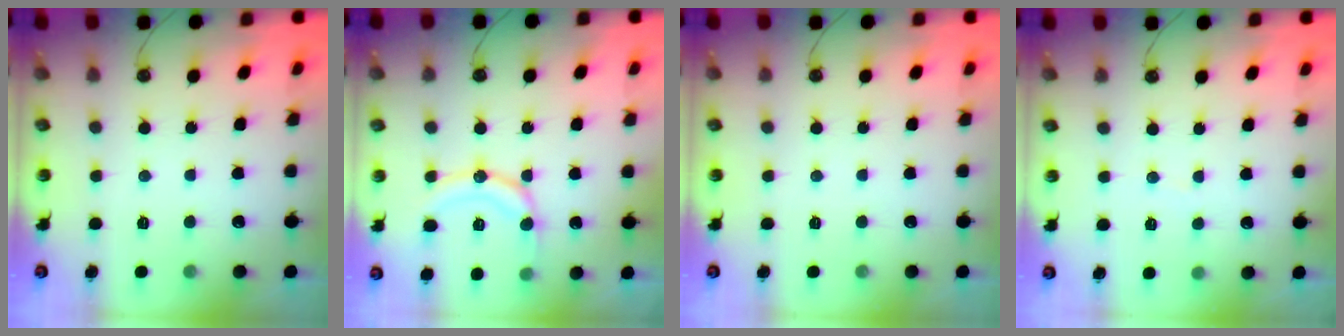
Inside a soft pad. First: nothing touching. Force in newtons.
{"total": 12.8, "press": 12.7, "slide": 1.2}
{"total": 0.0}
{"total": 2.3, "press": 2.3, "slide": 0.2}